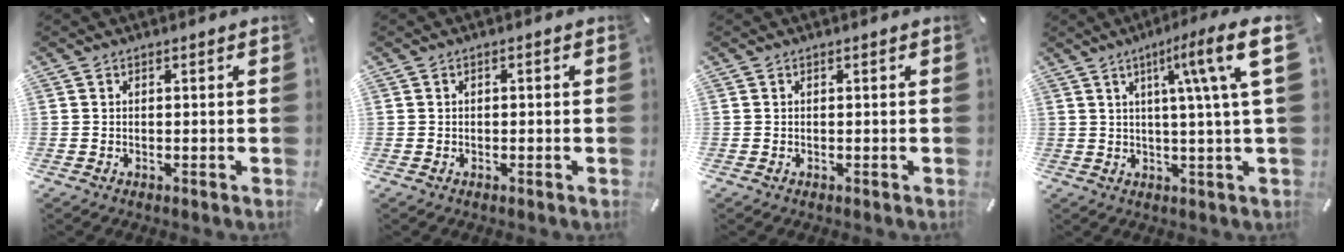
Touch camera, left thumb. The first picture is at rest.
{"total": 0.6, "force": [-0.3, 0.4, 0.4], "torque": [-0.007, -0.001, -0.005]}
{"total": 0.0}
{"total": 15.3, "force": [5.2, 0.9, 14.3], "torque": [-0.217, -0.027, 0.065]}